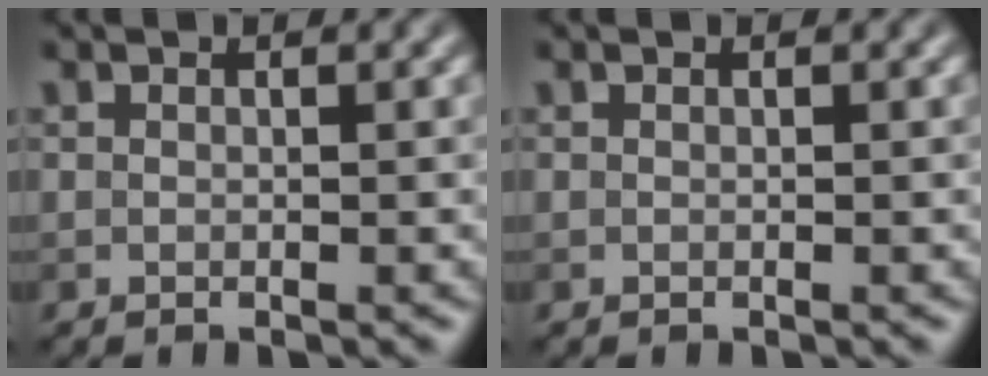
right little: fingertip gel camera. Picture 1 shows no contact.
{"total": 0.0}